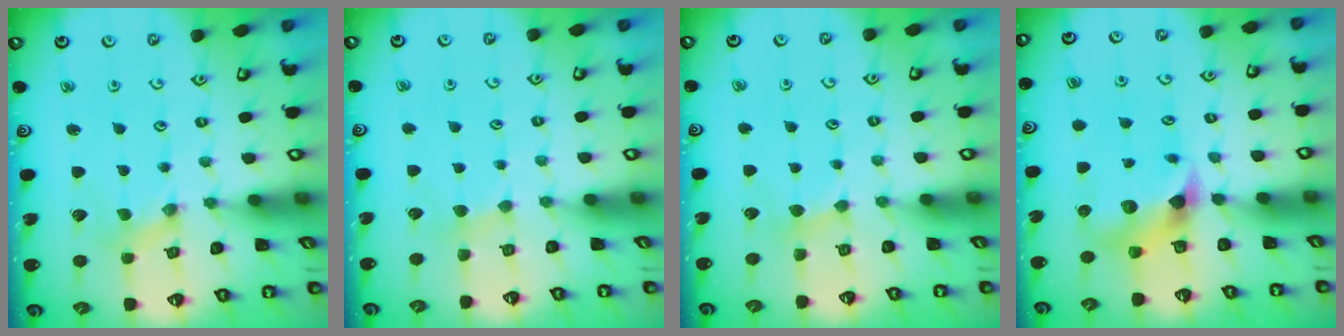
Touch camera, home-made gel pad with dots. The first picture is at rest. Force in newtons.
{"total": 2.5, "press": 2.4, "slide": 0.4}
{"total": 2.4, "press": 2.4, "slide": 0.3}
{"total": 7.2, "press": 7.1, "slide": 0.9}